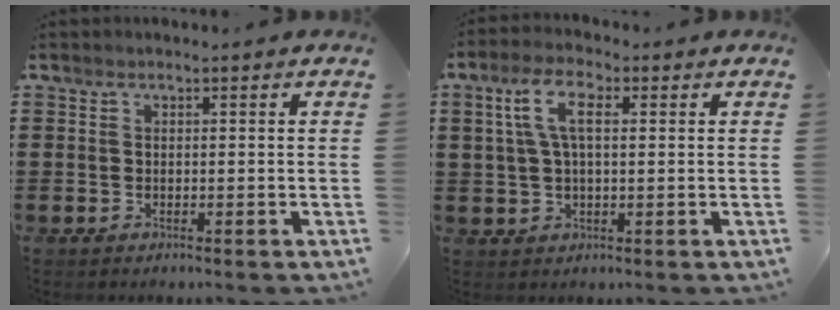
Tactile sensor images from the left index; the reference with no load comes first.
{"total": 6.4, "force": [1.5, 2.7, 5.7], "torque": [-0.130, 0.008, 0.020]}